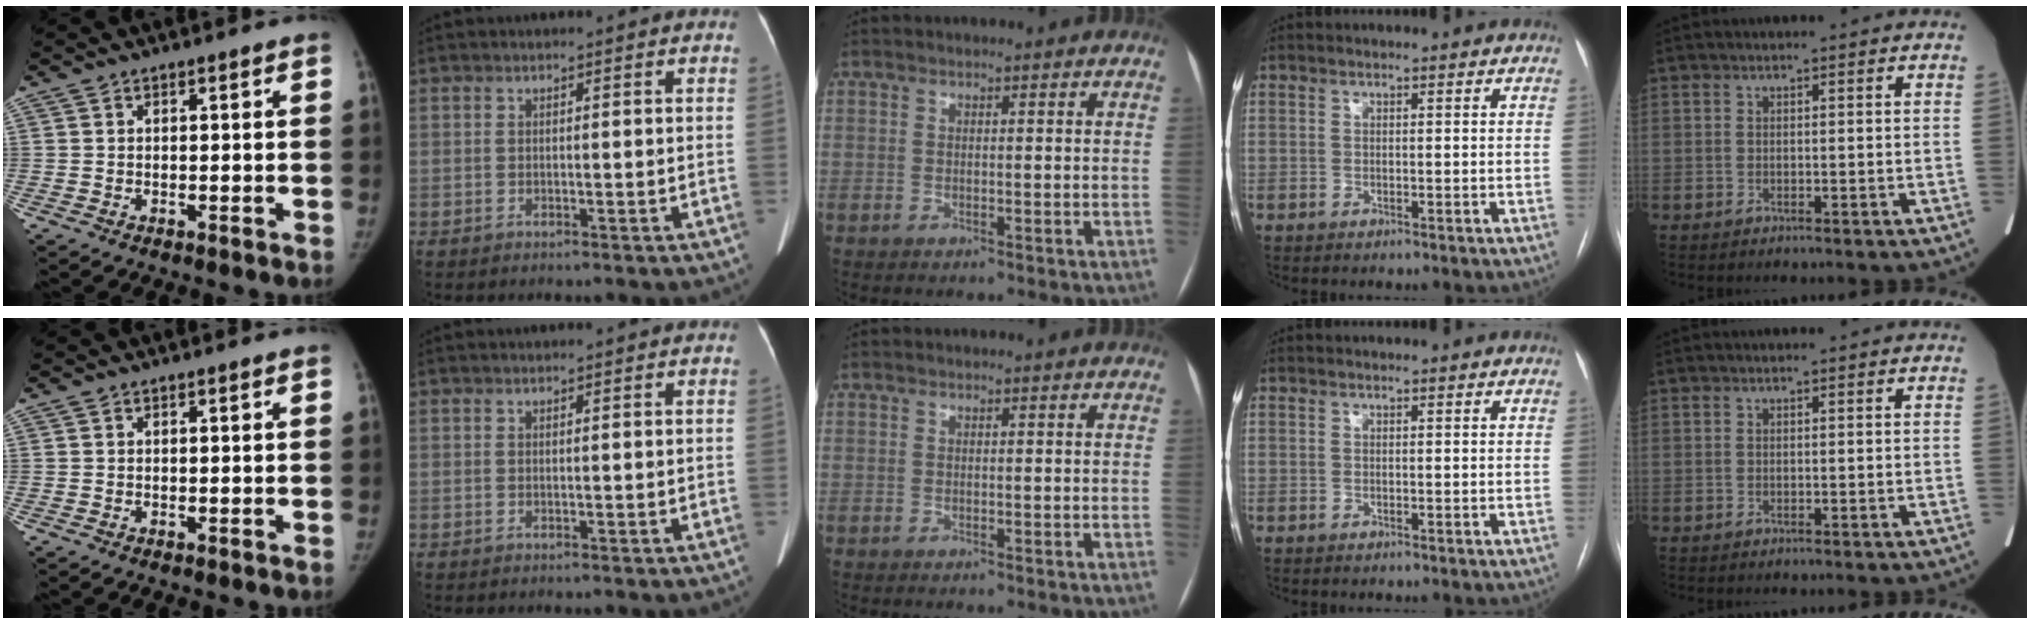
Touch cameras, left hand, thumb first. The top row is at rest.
{}